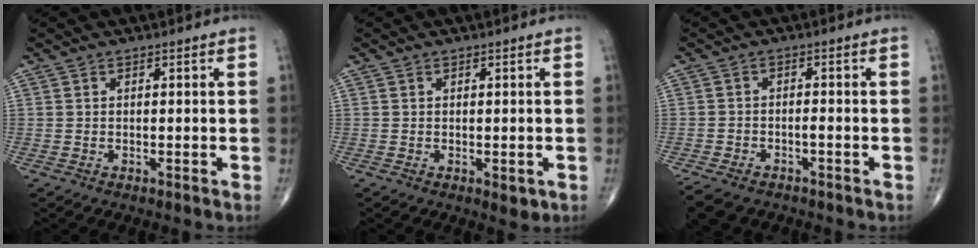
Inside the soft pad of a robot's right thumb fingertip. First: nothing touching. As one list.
[{"total": 1.8, "force": [-0.4, 1.0, 1.4], "torque": [-0.011, -0.003, -0.003]}, {"total": 8.2, "force": [-5.7, 4.3, 4.0], "torque": [-0.075, 0.015, -0.090]}]